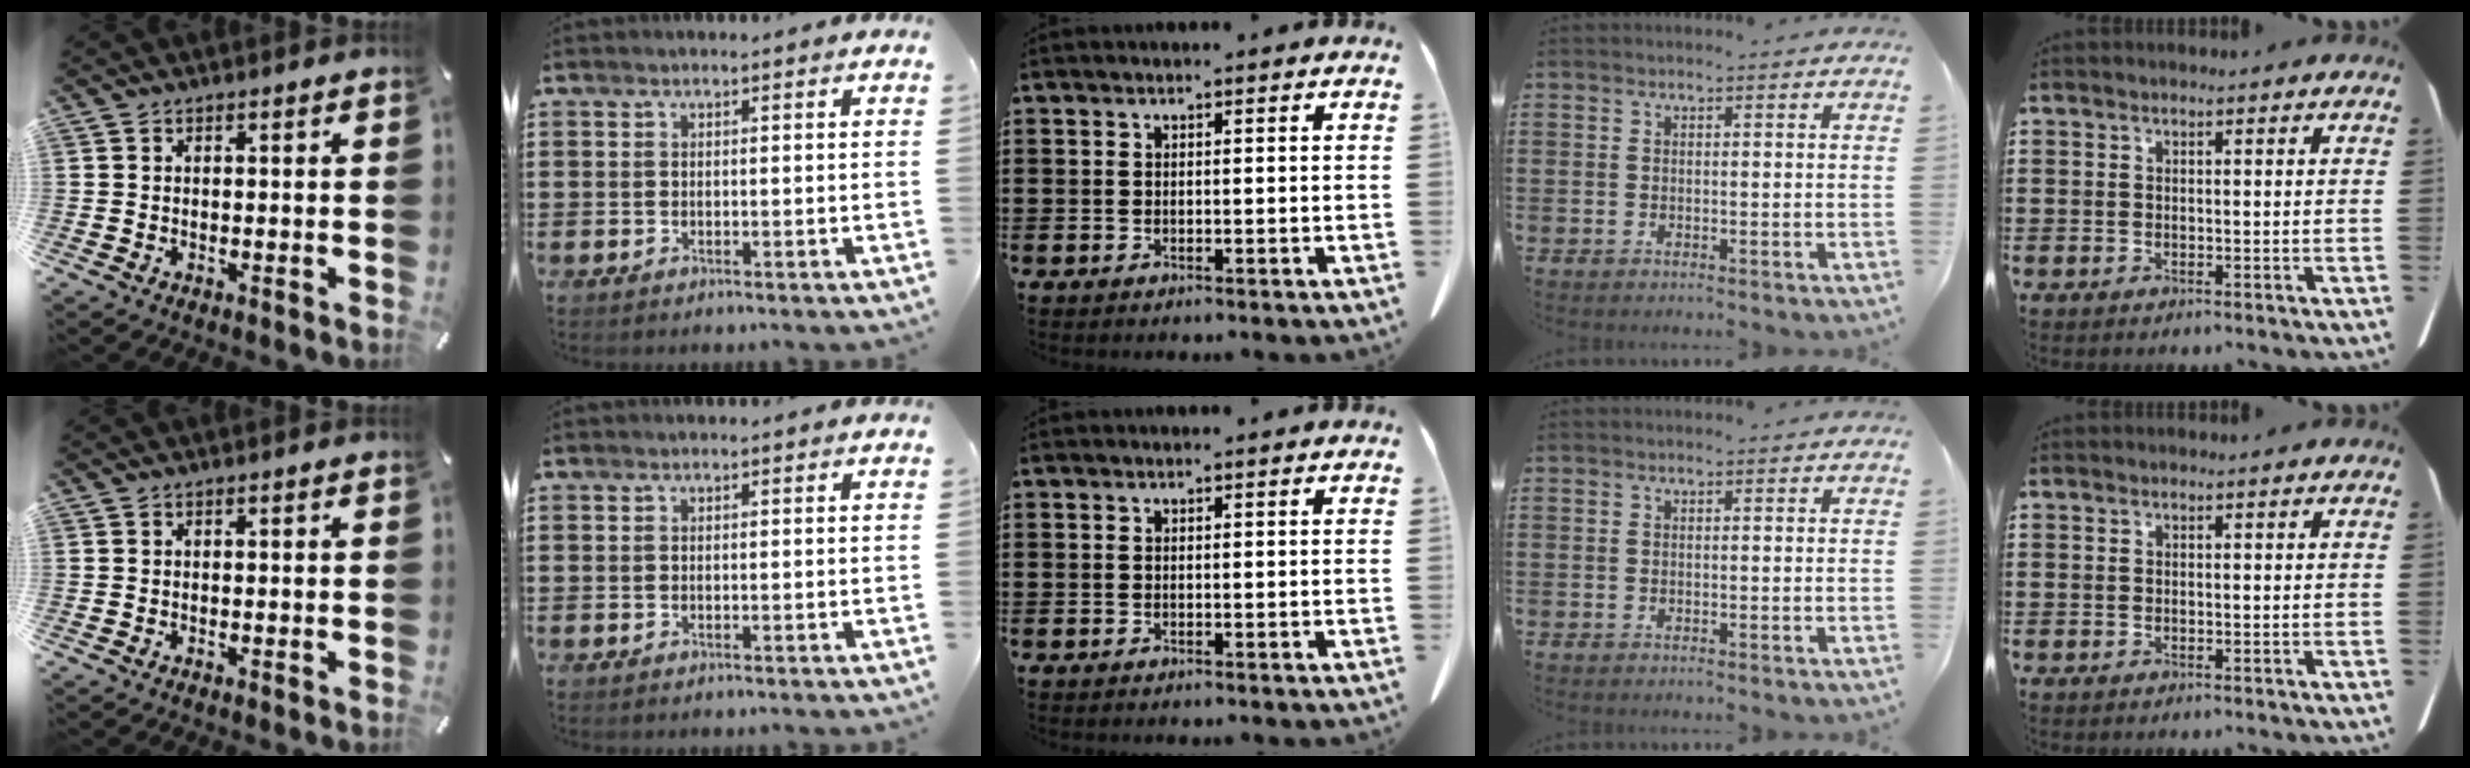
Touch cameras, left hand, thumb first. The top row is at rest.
{}